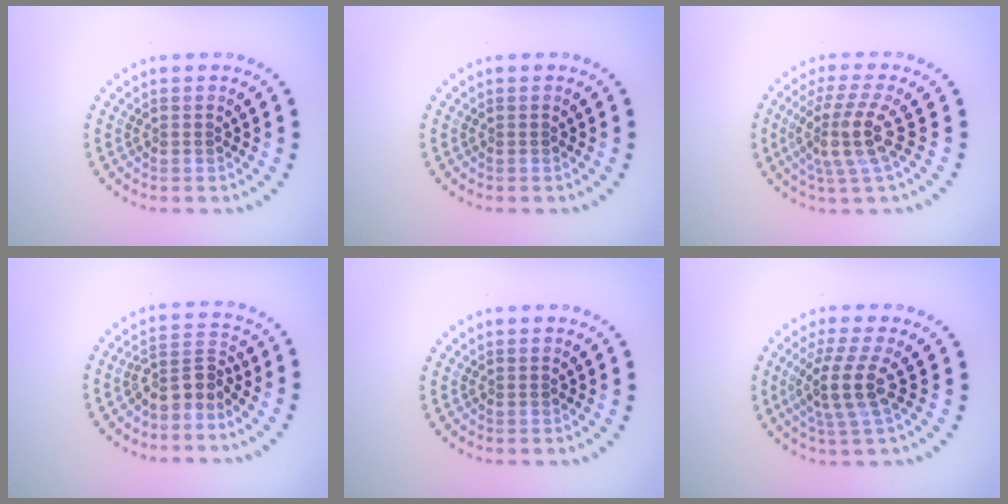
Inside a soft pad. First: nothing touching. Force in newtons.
{"total": 0.0}
{"total": 4.2, "press": 3.2, "slide": 2.7}
{"total": 3.0, "press": 2.3, "slide": 1.8}
{"total": 0.0}
{"total": 3.7, "press": 2.7, "slide": 2.5}